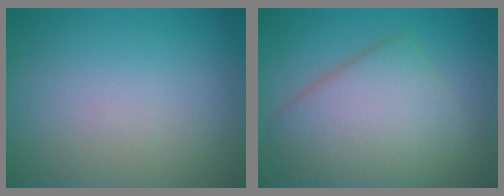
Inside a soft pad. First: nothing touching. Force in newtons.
{"total": 6.9, "press": 6.9, "slide": 0.3}